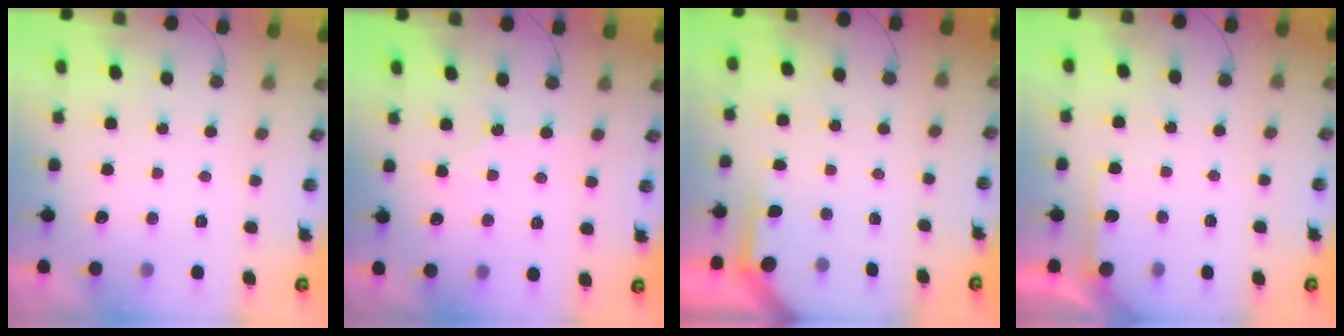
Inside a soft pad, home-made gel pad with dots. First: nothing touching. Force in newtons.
{"total": 4.2, "press": 4.1, "slide": 0.6}
{"total": 2.0, "press": 2.0, "slide": 0.2}
{"total": 6.1, "press": 6.1, "slide": 0.4}